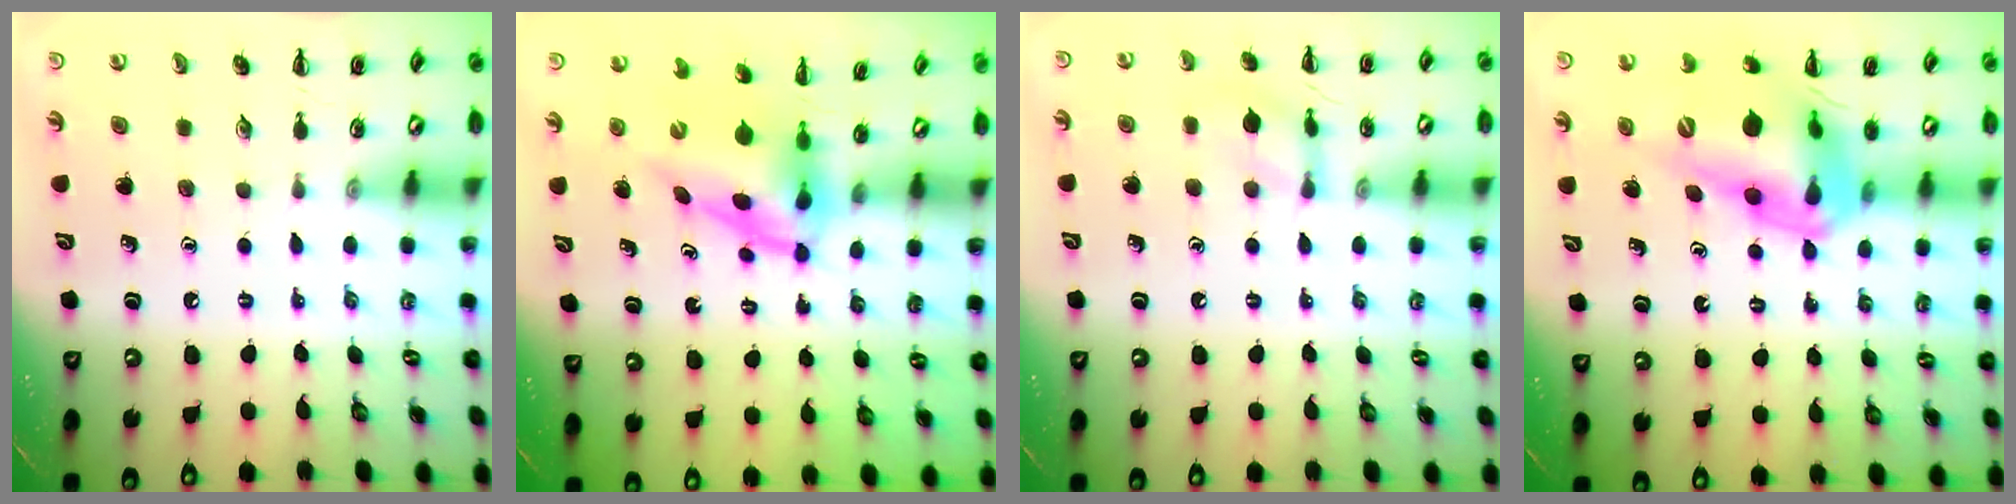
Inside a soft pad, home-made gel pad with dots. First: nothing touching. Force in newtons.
{"total": 4.0, "press": 3.9, "slide": 0.8}
{"total": 8.7, "press": 8.7, "slide": 0.4}
{"total": 19.9, "press": 19.1, "slide": 5.5}